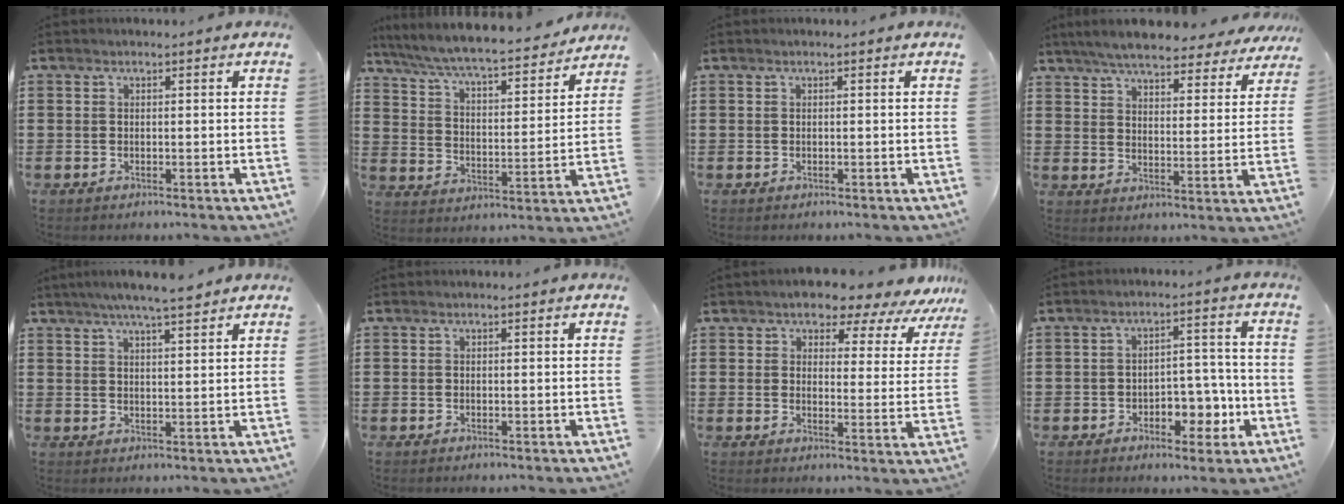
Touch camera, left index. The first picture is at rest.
{"total": 6.8, "force": [6.3, 0.2, 2.4], "torque": [-0.075, -0.047, 0.105]}
{"total": 0.0}
{"total": 6.4, "force": [6.1, 0.4, 2.0], "torque": [-0.065, -0.032, 0.107]}
{"total": 5.2, "force": [4.3, 0.2, 2.9], "torque": [-0.067, -0.004, 0.076]}
{"total": 0.0}
{"total": 5.2, "force": [4.7, 1.6, 1.5], "torque": [-0.040, -0.030, 0.076]}
{"total": 5.6, "force": [-2.5, 3.6, 3.5], "torque": [-0.054, 0.009, -0.047]}